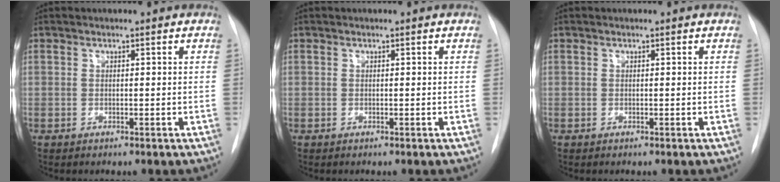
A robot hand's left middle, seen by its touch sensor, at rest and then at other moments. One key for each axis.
{"total": 0.0}
{"total": 0.0}